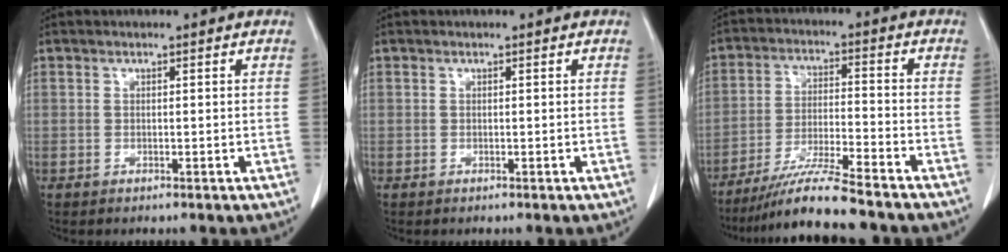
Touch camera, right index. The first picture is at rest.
{"total": 0.0}
{"total": 10.8, "force": [-9.2, -0.7, 5.5], "torque": [-0.097, -0.020, -0.160]}